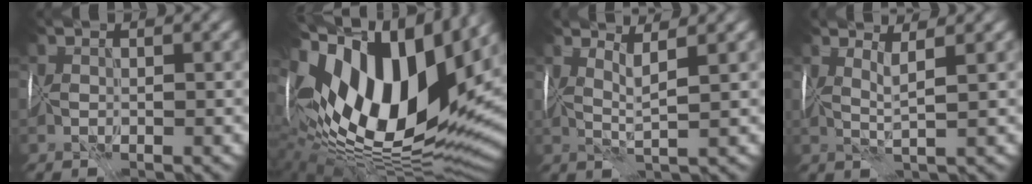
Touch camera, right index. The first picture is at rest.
{"total": 18.2, "force": [5.6, 8.6, 15.0], "torque": [-0.287, 0.029, 0.091]}
{"total": 2.5, "force": [2.1, -1.1, 0.6], "torque": [-0.013, 0.000, 0.046]}
{"total": 2.2, "force": [1.9, -1.1, 0.5], "torque": [-0.009, 0.002, 0.039]}